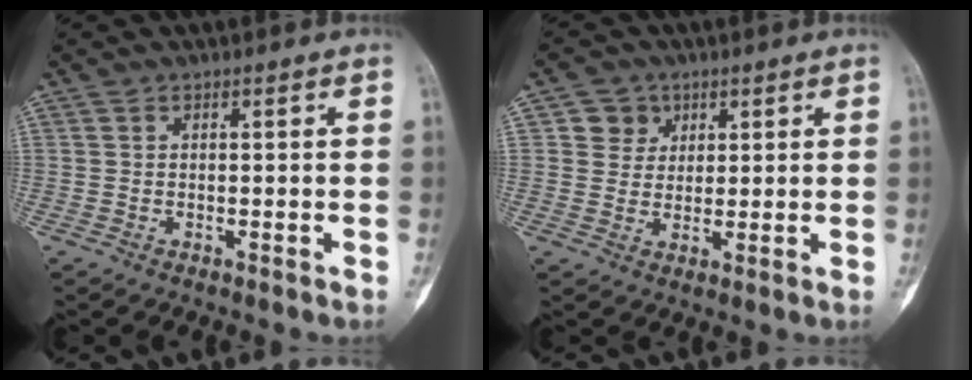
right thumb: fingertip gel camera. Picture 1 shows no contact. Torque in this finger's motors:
{"motor_torque": [-0.48, 0.49, 0.10, -0.11, 0.01]}